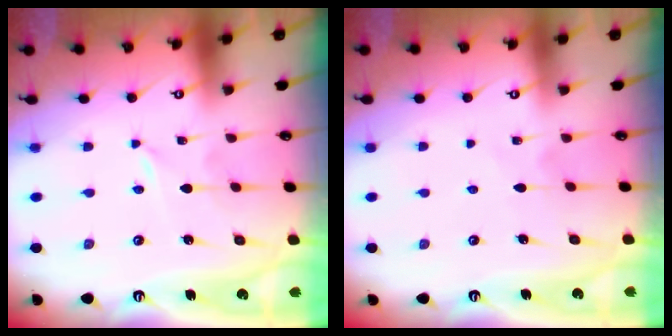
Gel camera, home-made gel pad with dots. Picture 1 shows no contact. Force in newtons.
{"total": 3.7, "press": 3.7, "slide": 0.5}